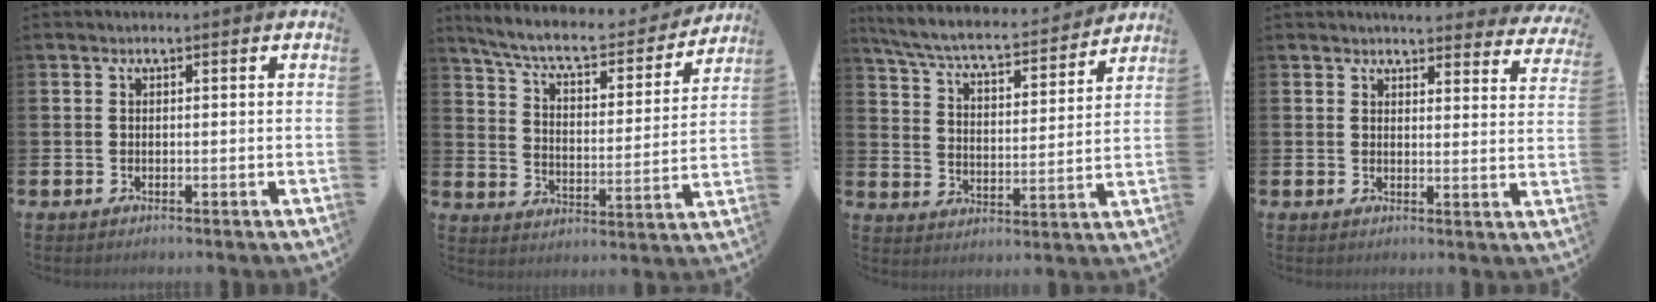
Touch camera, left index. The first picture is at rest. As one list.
[{"total": 8.2, "force": [7.4, 1.6, 3.1], "torque": [-0.093, -0.050, 0.124]}, {"total": 6.7, "force": [6.2, 0.9, 2.4], "torque": [-0.073, -0.050, 0.101]}, {"total": 3.9, "force": [3.8, 0.5, 0.2], "torque": [0.001, -0.027, 0.067]}]